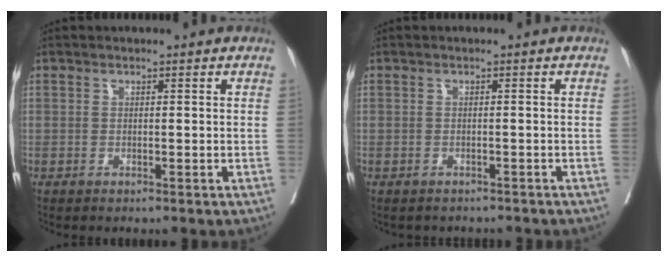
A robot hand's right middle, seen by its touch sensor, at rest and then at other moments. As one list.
[{"total": 3.7, "force": [-3.5, 1.3, 0.5], "torque": [-0.011, -0.004, -0.041]}]